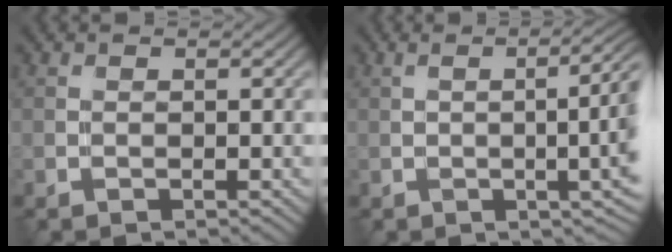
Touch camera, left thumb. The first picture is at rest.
{"total": 7.3, "force": [0.5, 1.6, 7.1], "torque": [-0.088, 0.001, 0.024]}